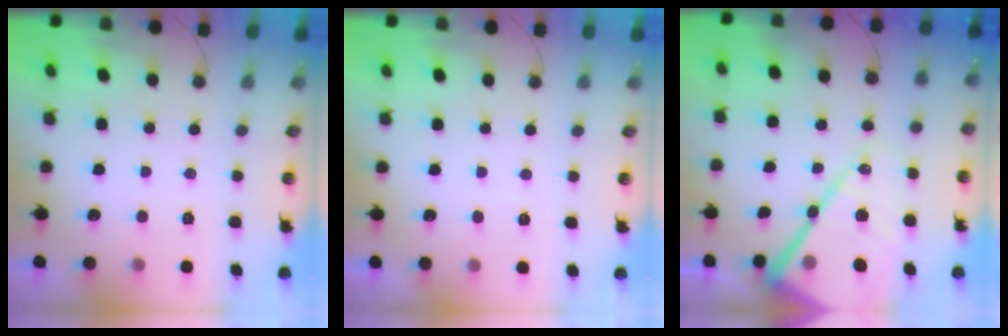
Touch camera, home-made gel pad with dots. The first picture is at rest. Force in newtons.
{"total": 2.9, "press": 2.9, "slide": 0.5}
{"total": 22.3, "press": 22.2, "slide": 2.4}